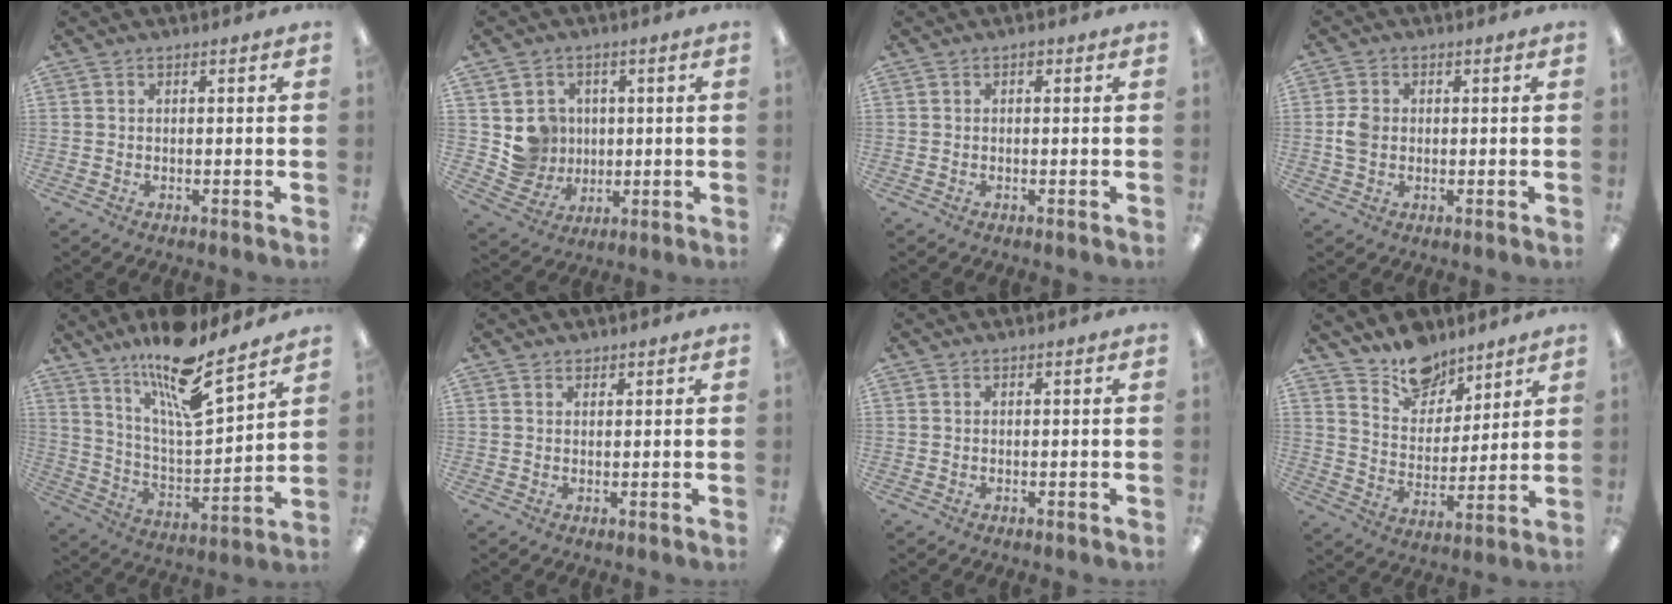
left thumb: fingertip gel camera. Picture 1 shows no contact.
{"total": 7.7, "force": [2.1, 7.4, 0.7], "torque": [-0.022, -0.005, 0.050]}
{"total": 0.5, "force": [0.2, 0.4, 0.2], "torque": [-0.005, 0.003, 0.004]}
{"total": 3.9, "force": [0.1, 3.3, 2.2], "torque": [-0.032, 0.005, 0.000]}
{"total": 16.3, "force": [13.4, 2.9, 8.8], "torque": [-0.162, -0.093, 0.225]}
{"total": 1.4, "force": [1.2, 0.6, 0.0], "torque": [0.001, -0.001, 0.024]}
{"total": 0.0}
{"total": 12.3, "force": [10.2, 6.3, 2.5], "torque": [-0.035, -0.075, 0.195]}